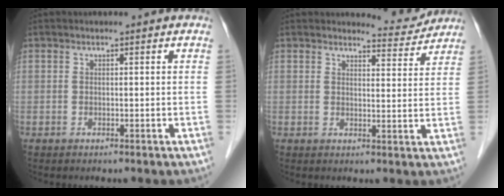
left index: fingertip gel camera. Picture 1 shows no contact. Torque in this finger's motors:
{"motor_torque": [-0.05, -1.08, 0.08, -0.02]}